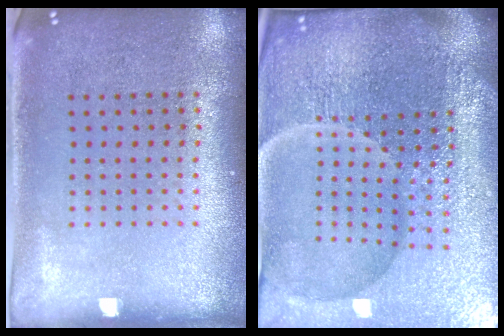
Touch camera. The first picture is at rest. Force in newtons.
{"total": 7.3, "press": 6.4, "slide": 3.5}